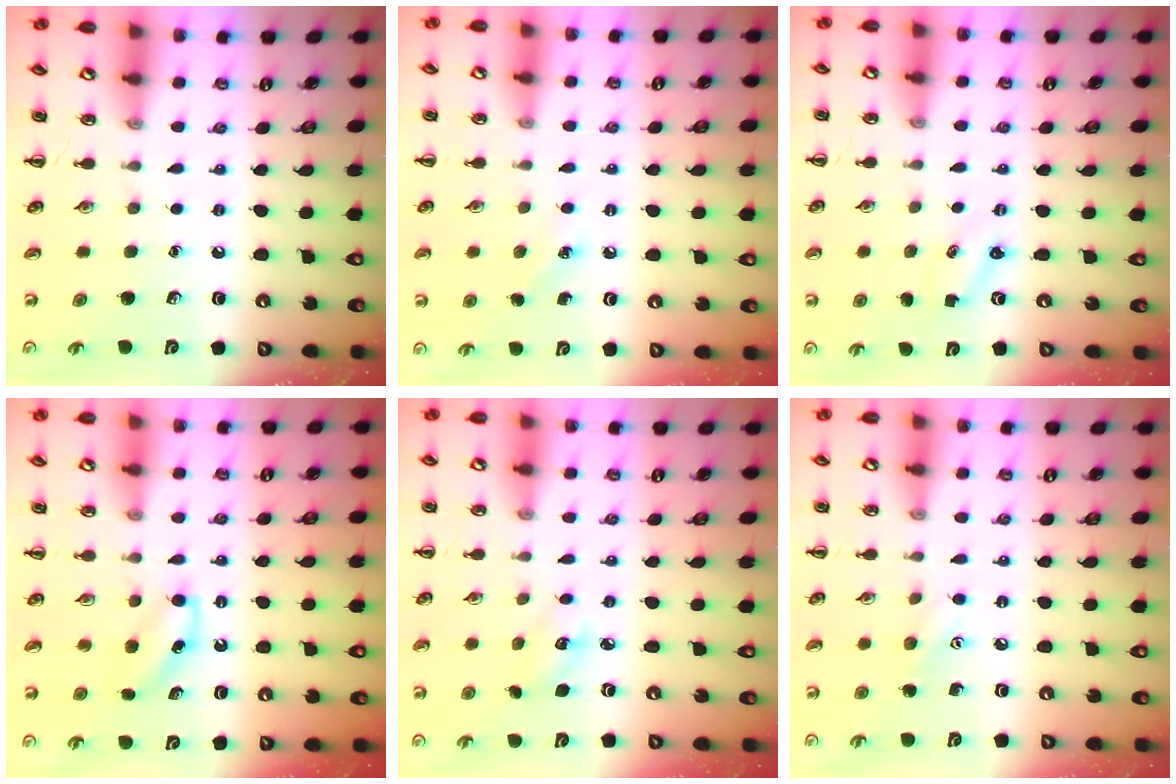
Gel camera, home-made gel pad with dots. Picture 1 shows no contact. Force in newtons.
{"total": 4.9, "press": 4.7, "slide": 1.4}
{"total": 1.3, "press": 1.2, "slide": 0.4}
{"total": 5.1, "press": 4.9, "slide": 1.3}
{"total": 3.8, "press": 3.7, "slide": 0.9}
{"total": 6.5, "press": 6.3, "slide": 1.7}